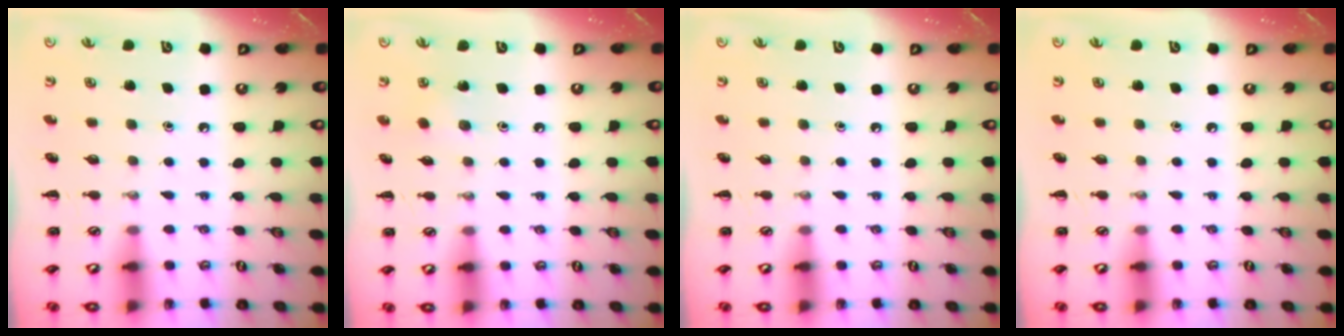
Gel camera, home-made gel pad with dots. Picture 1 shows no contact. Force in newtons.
{"total": 4.4, "press": 4.2, "slide": 1.3}
{"total": 0.0}
{"total": 0.0}